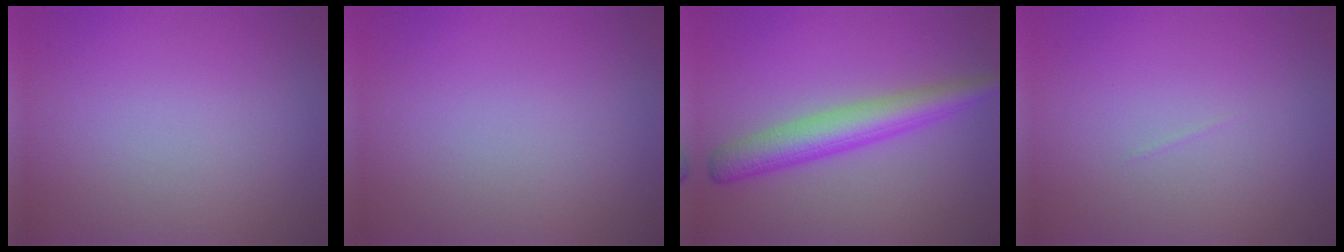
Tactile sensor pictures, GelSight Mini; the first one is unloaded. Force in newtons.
{"total": 0.0}
{"total": 4.4, "press": 4.4, "slide": 0.1}
{"total": 0.0}